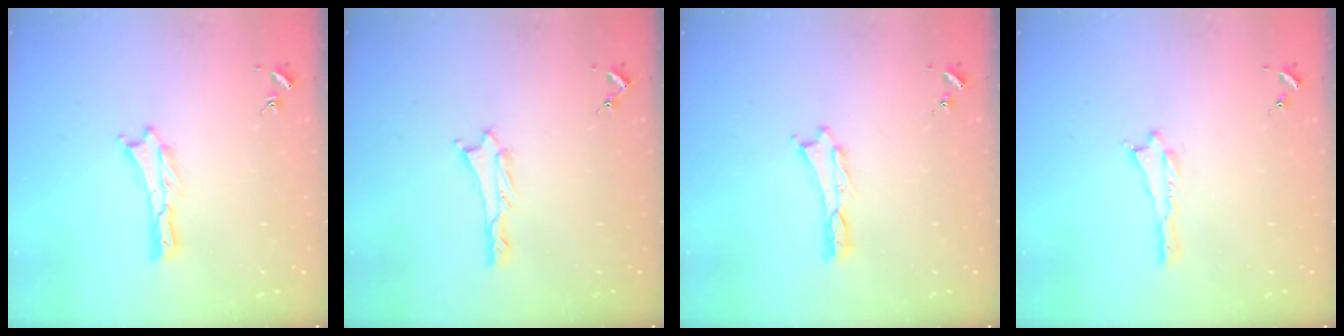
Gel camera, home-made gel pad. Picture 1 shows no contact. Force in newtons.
{"total": 0.8, "press": 0.8, "slide": 0.2}
{"total": 0.0}
{"total": 0.0}